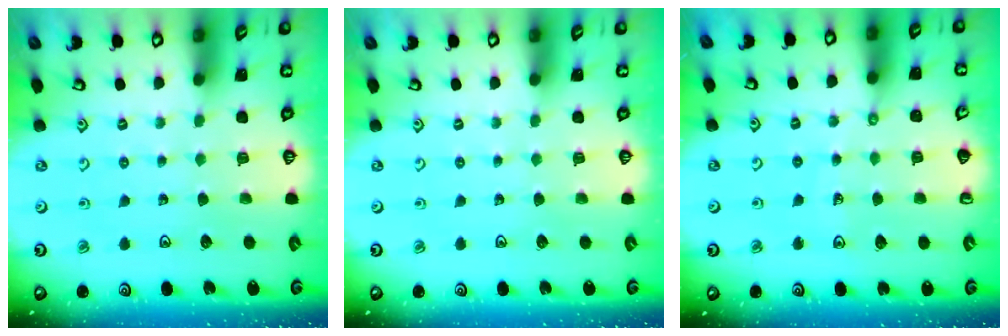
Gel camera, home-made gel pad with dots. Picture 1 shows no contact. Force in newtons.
{"total": 0.0}
{"total": 4.9, "press": 4.5, "slide": 1.7}